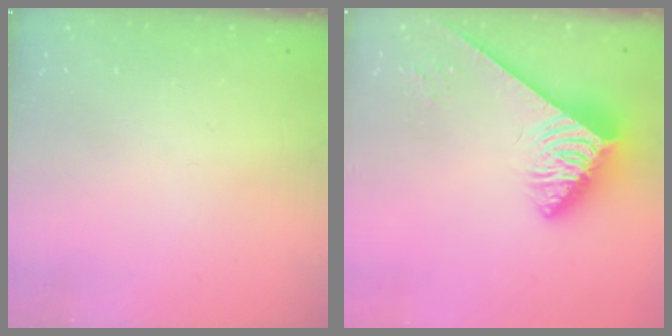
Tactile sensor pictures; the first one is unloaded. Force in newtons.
{"total": 3.9, "press": 3.8, "slide": 0.8}